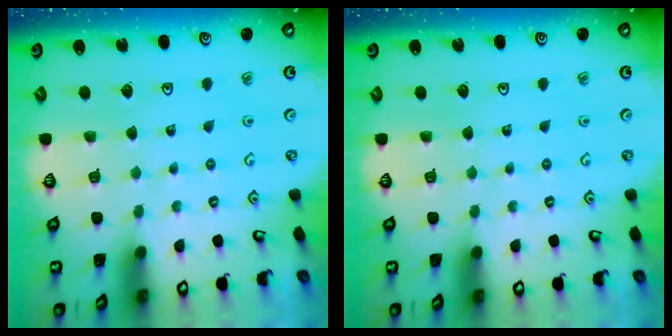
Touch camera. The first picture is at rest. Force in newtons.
{"total": 0.0}